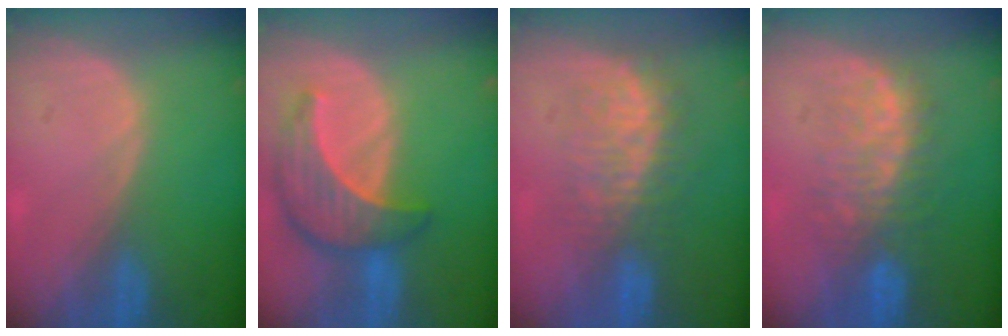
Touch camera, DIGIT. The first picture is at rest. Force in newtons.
{"total": 8.7, "press": 7.8, "slide": 3.7}
{"total": 7.6, "press": 7.3, "slide": 2.1}
{"total": 8.3, "press": 7.9, "slide": 2.5}